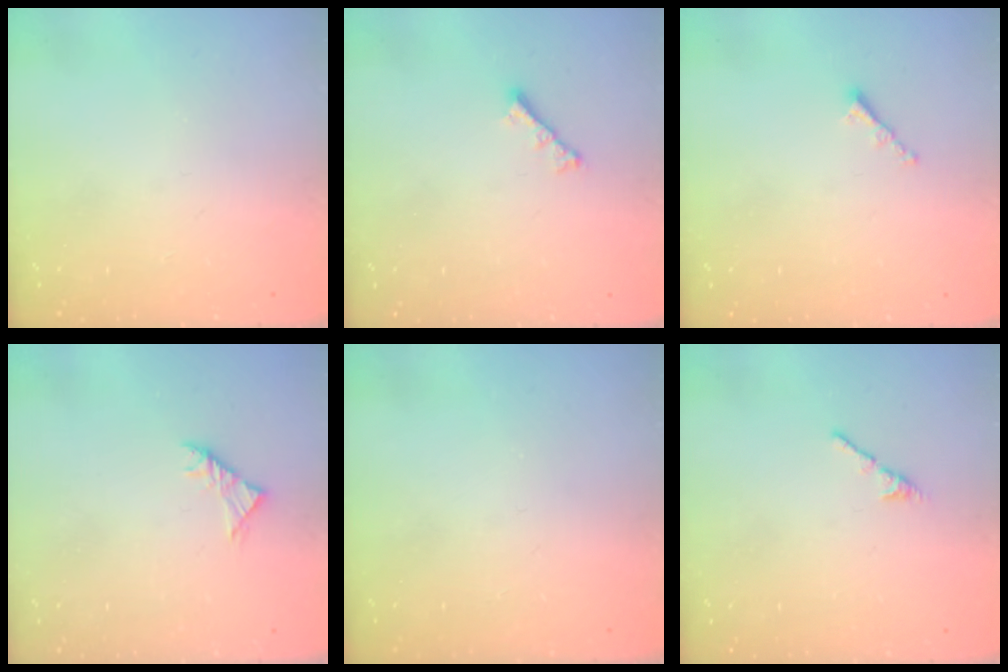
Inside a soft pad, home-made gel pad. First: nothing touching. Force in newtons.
{"total": 2.8, "press": 2.7, "slide": 0.6}
{"total": 1.0, "press": 0.9, "slide": 0.4}
{"total": 2.9, "press": 2.8, "slide": 0.8}
{"total": 0.0}
{"total": 2.7, "press": 2.6, "slide": 0.8}